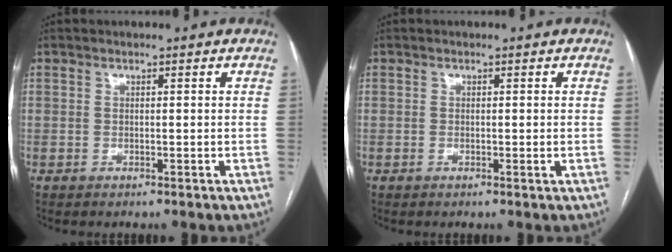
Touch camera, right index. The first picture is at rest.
{"total": 0.9, "force": [-0.2, 0.0, 0.9], "torque": [-0.015, -0.002, -0.004]}